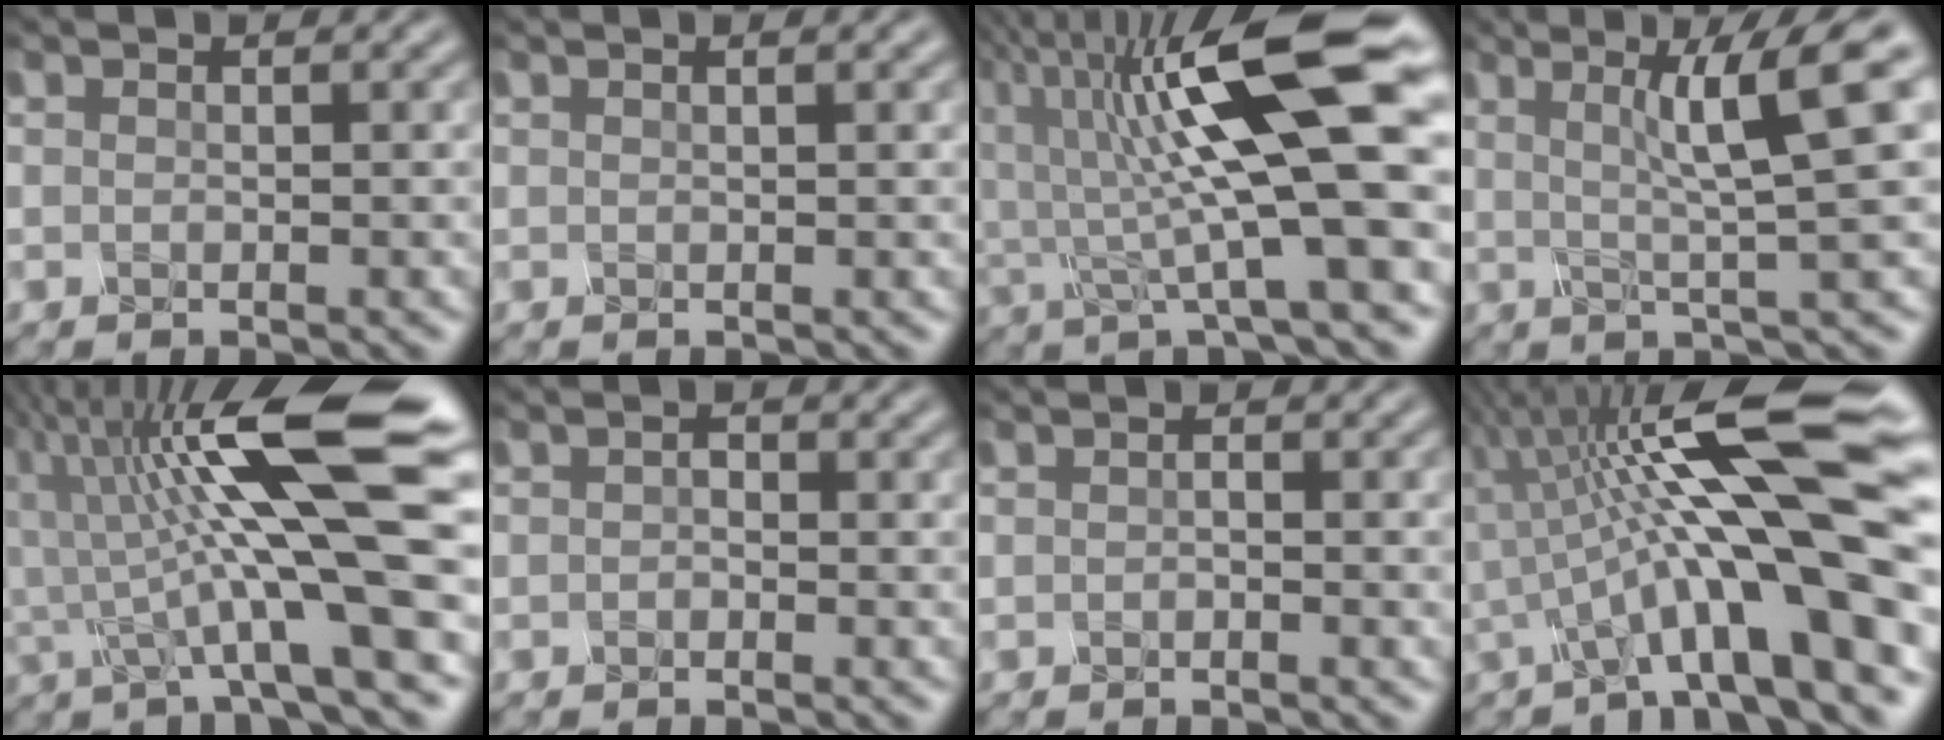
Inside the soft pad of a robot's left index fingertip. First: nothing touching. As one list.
[{"total": 2.4, "force": [1.3, 1.1, 1.8], "torque": [-0.010, 0.022, 0.009]}, {"total": 11.7, "force": [1.6, 2.3, 11.4], "torque": [-0.209, 0.003, 0.043]}, {"total": 6.7, "force": [1.5, 0.2, 6.5], "torque": [-0.099, 0.015, 0.040]}, {"total": 10.6, "force": [0.1, 1.4, 10.6], "torque": [-0.189, 0.010, 0.017]}, {"total": 1.2, "force": [-1.0, -0.3, -0.5], "torque": [-0.002, 0.002, -0.003]}, {"total": 0.8, "force": [-0.6, -0.1, 0.4], "torque": [-0.008, 0.002, -0.010]}, {"total": 11.9, "force": [-1.6, 1.8, 11.6], "torque": [-0.188, 0.026, -0.011]}]